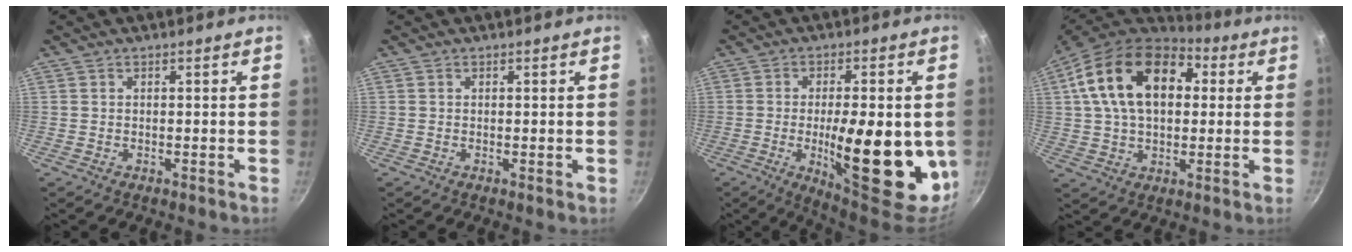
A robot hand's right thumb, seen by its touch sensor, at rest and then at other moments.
{"total": 0.0}
{"total": 21.3, "force": [-3.1, 7.5, 19.7], "torque": [-0.260, -0.009, -0.035]}
{"total": 20.3, "force": [5.1, 13.0, 14.7], "torque": [-0.229, 0.017, 0.071]}